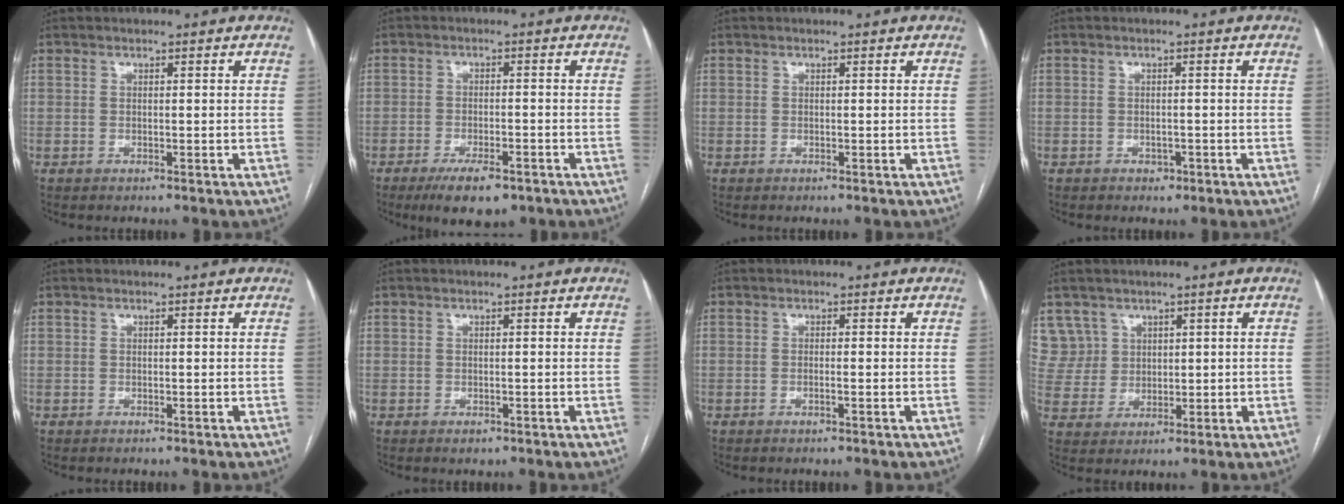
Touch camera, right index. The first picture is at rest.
{"total": 7.0, "force": [-4.6, 2.4, 4.6], "torque": [-0.075, -0.007, -0.069]}
{"total": 0.0}
{"total": 1.7, "force": [-0.9, 1.2, 0.6], "torque": [-0.007, 0.005, -0.009]}
{"total": 0.0}
{"total": 0.9, "force": [-0.5, 0.6, 0.4], "torque": [-0.003, 0.002, -0.003]}
{"total": 0.7, "force": [-0.3, 0.0, 0.7], "torque": [-0.014, 0.000, -0.004]}
{"total": 6.8, "force": [3.7, 5.7, 0.0], "torque": [0.002, 0.017, 0.086]}